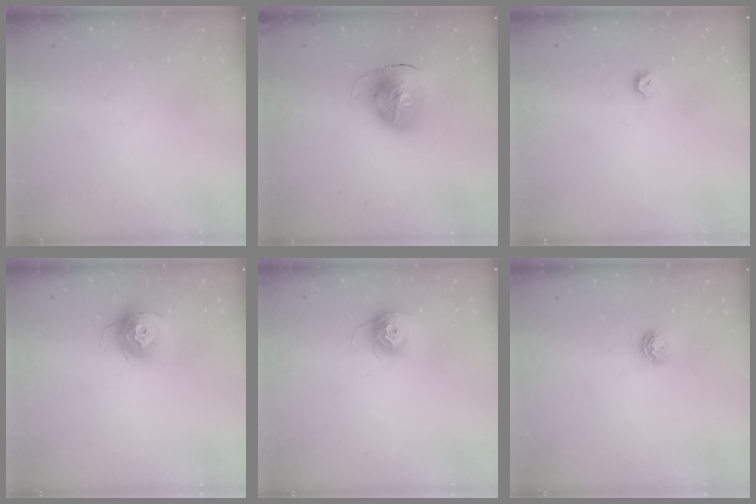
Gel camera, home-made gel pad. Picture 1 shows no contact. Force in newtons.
{"total": 11.3, "press": 11.2, "slide": 1.4}
{"total": 3.4, "press": 3.3, "slide": 0.6}
{"total": 11.8, "press": 11.8, "slide": 0.9}
{"total": 10.3, "press": 10.3, "slide": 0.4}
{"total": 5.0, "press": 5.0, "slide": 0.6}